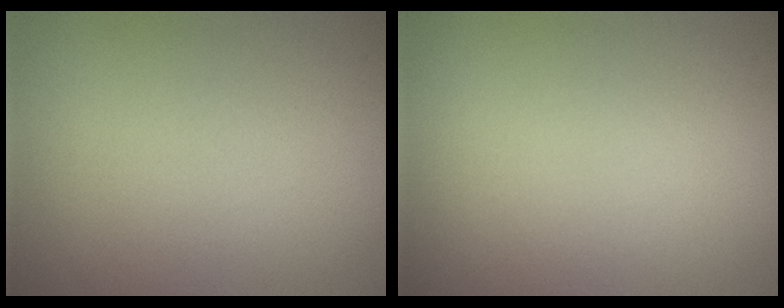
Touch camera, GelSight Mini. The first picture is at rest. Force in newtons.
{"total": 0.0}